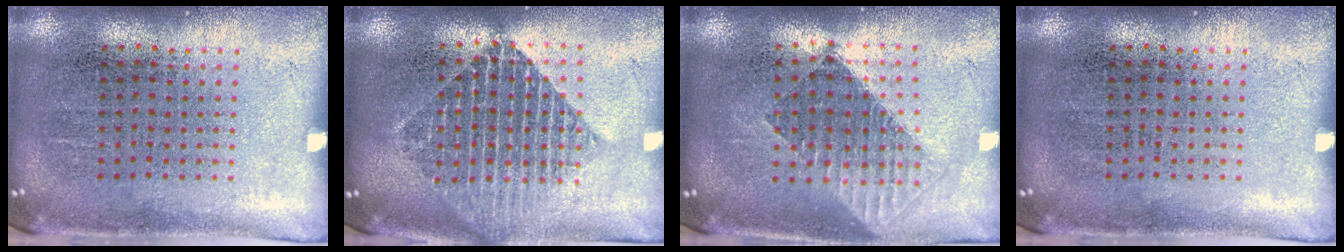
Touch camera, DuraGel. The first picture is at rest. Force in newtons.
{"total": 1.9, "press": 1.6, "slide": 1.0}
{"total": 1.6, "press": 1.3, "slide": 0.9}
{"total": 0.0}